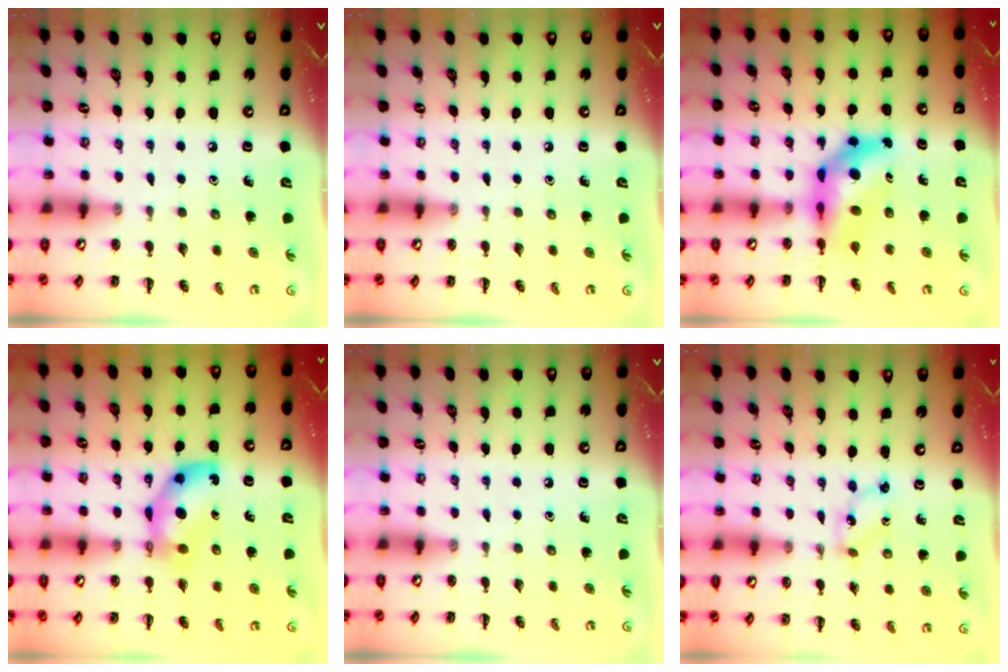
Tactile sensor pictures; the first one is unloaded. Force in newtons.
{"total": 0.0}
{"total": 7.3, "press": 7.0, "slide": 2.3}
{"total": 7.8, "press": 7.6, "slide": 1.7}
{"total": 0.0}
{"total": 1.4, "press": 1.4, "slide": 0.3}